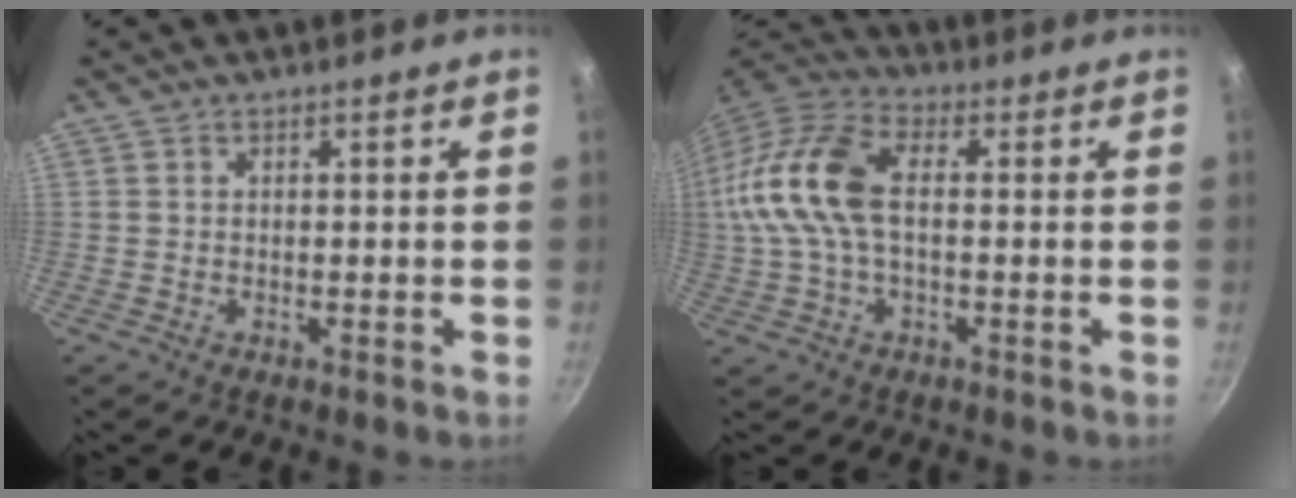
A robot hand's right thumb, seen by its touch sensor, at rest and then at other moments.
{"total": 15.6, "force": [0.8, 8.6, 13.0], "torque": [-0.266, 0.030, -0.003]}